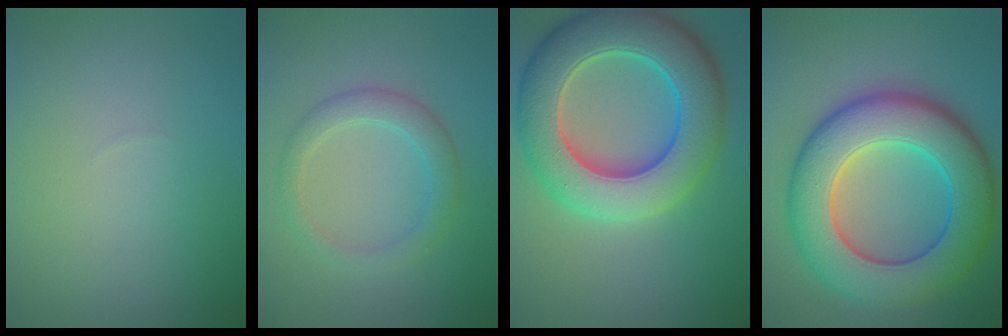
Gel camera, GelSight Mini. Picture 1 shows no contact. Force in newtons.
{"total": 2.8, "press": 2.8, "slide": 0.2}
{"total": 11.3, "press": 11.3, "slide": 0.8}
{"total": 11.9, "press": 11.9, "slide": 0.1}